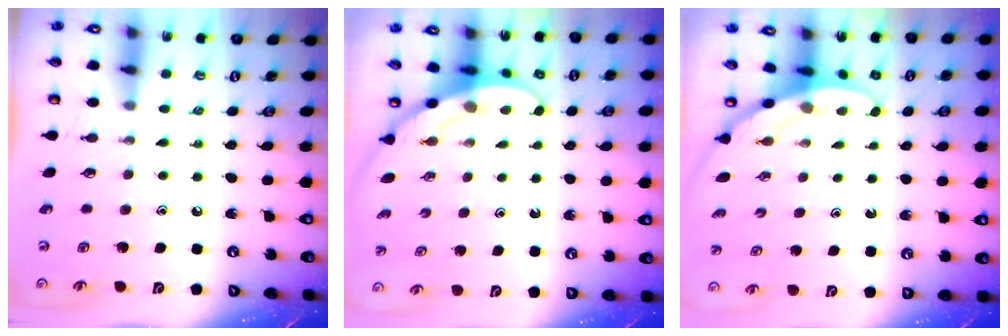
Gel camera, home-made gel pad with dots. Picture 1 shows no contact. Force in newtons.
{"total": 4.0, "press": 3.9, "slide": 0.3}
{"total": 3.4, "press": 3.4, "slide": 0.1}